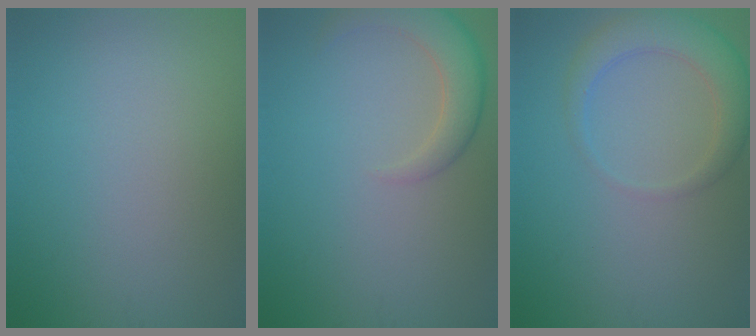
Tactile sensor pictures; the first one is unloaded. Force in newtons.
{"total": 4.1, "press": 4.1, "slide": 0.3}
{"total": 4.3, "press": 4.3, "slide": 0.3}